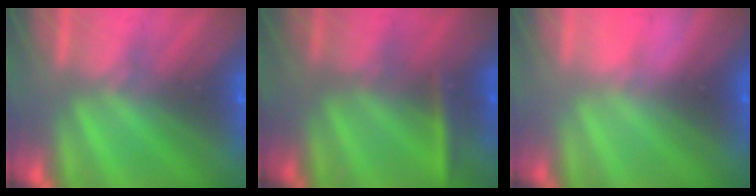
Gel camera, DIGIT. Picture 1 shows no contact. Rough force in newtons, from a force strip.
{"total": 2.4}
{"total": 2.8}